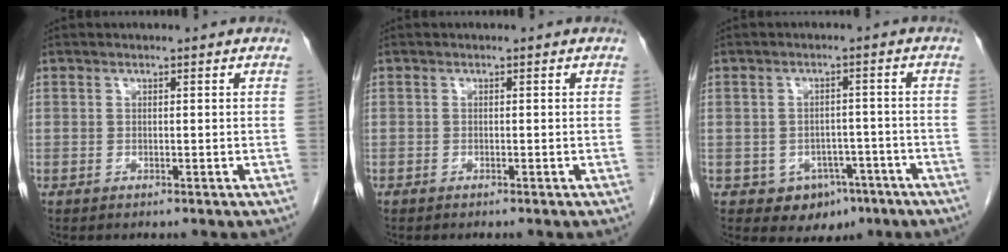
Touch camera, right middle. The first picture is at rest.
{"total": 0.0}
{"total": 6.1, "force": [-3.2, 4.7, 2.2], "torque": [-0.022, 0.009, -0.032]}